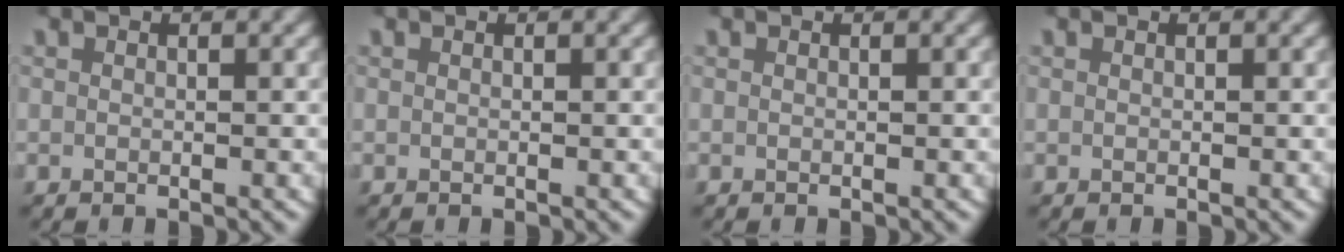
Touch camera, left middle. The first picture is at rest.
{"total": 0.0}
{"total": 0.0}
{"total": 0.0}